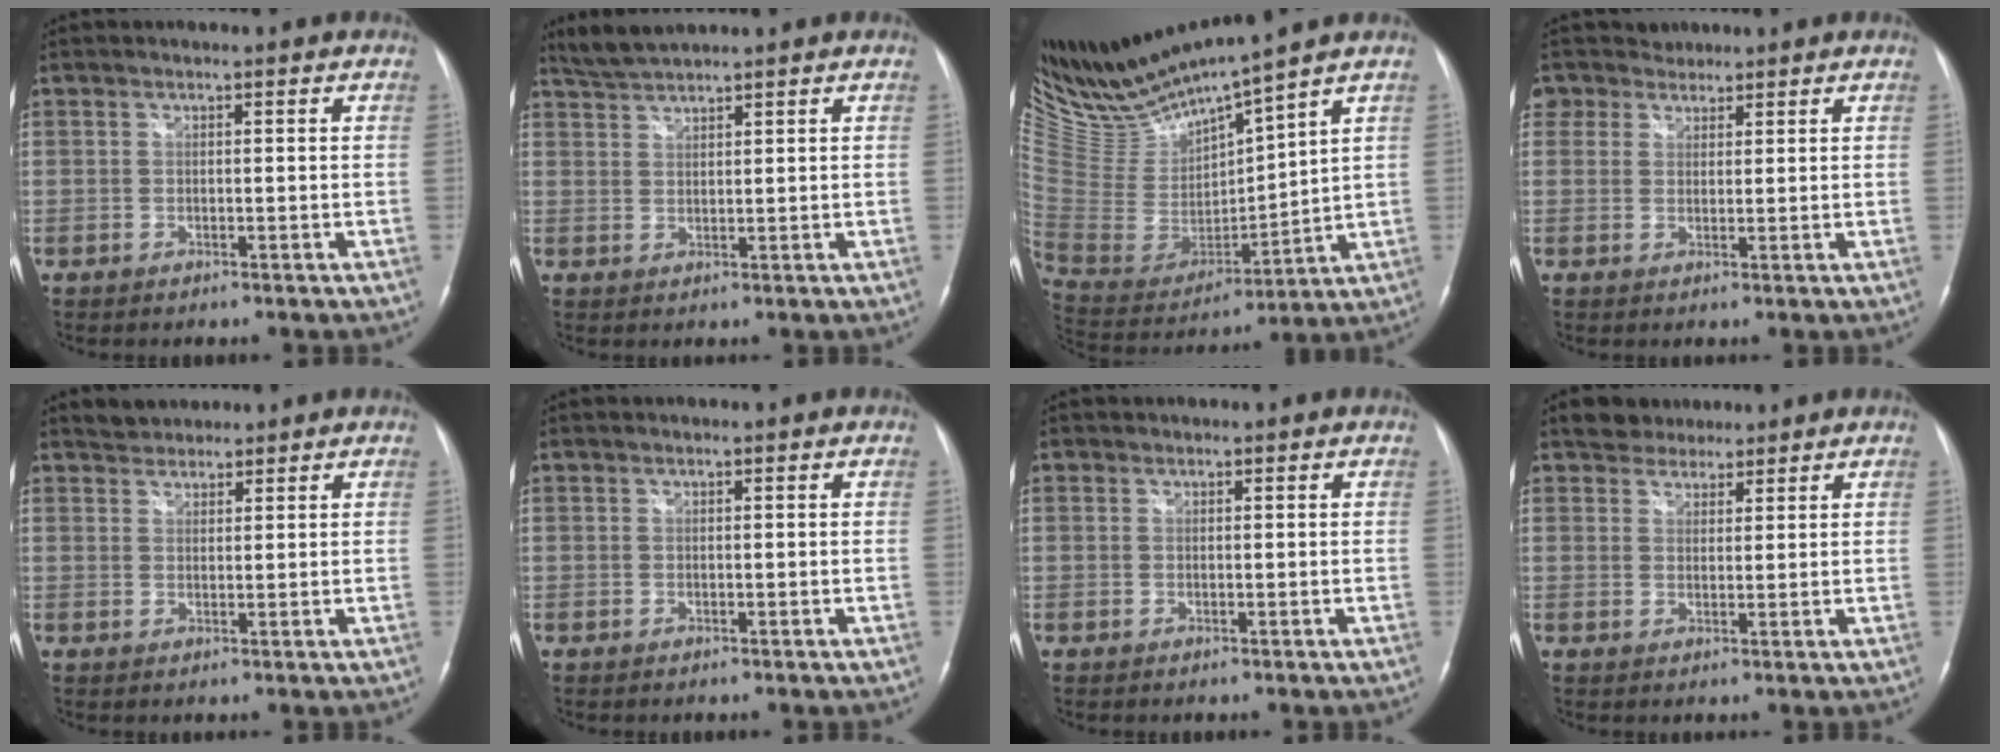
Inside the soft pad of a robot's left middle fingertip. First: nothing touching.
{"total": 3.4, "force": [3.3, -0.3, 0.8], "torque": [-0.026, 0.011, 0.070]}
{"total": 15.2, "force": [14.1, -0.9, 5.4], "torque": [-0.122, -0.023, 0.293]}
{"total": 3.8, "force": [2.8, 2.6, -0.5], "torque": [0.010, 0.019, 0.048]}
{"total": 2.5, "force": [2.3, 1.1, 0.0], "torque": [-0.004, 0.014, 0.038]}
{"total": 0.0}
{"total": 0.0}
{"total": 3.9, "force": [3.2, 2.2, 0.4], "torque": [-0.008, 0.014, 0.053]}